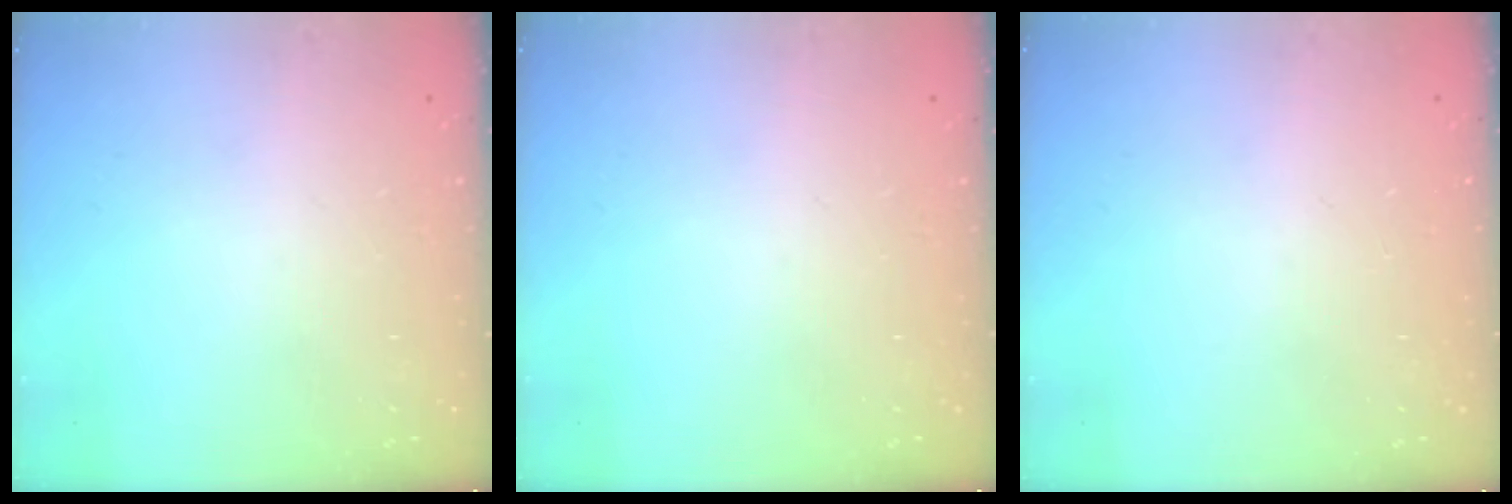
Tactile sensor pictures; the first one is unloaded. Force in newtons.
{"total": 0.0}
{"total": 1.4, "press": 1.4, "slide": 0.1}